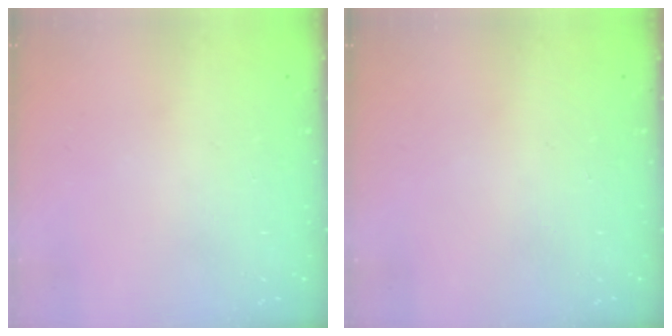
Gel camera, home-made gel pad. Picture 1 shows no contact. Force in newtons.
{"total": 0.0}